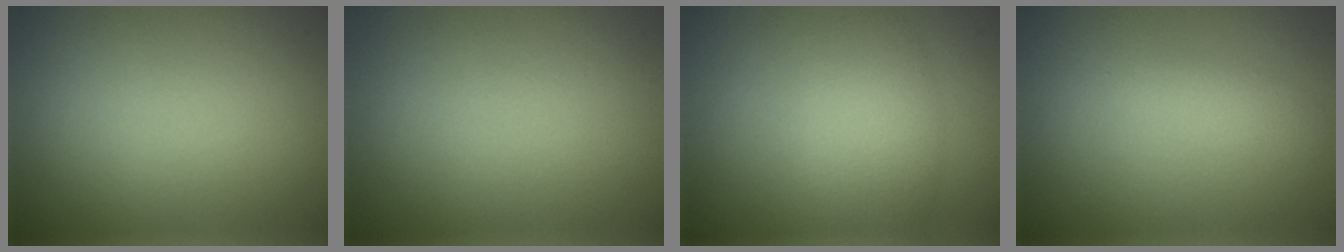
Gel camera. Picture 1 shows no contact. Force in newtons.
{"total": 0.0}
{"total": 4.0, "press": 4.0, "slide": 0.2}
{"total": 1.7, "press": 1.7, "slide": 0.0}